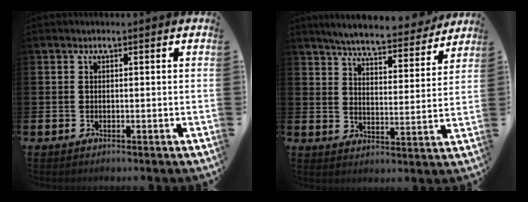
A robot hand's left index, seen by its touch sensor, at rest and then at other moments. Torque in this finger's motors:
{"motor_torque": [0.52, -0.65, 0.87, 0.21]}